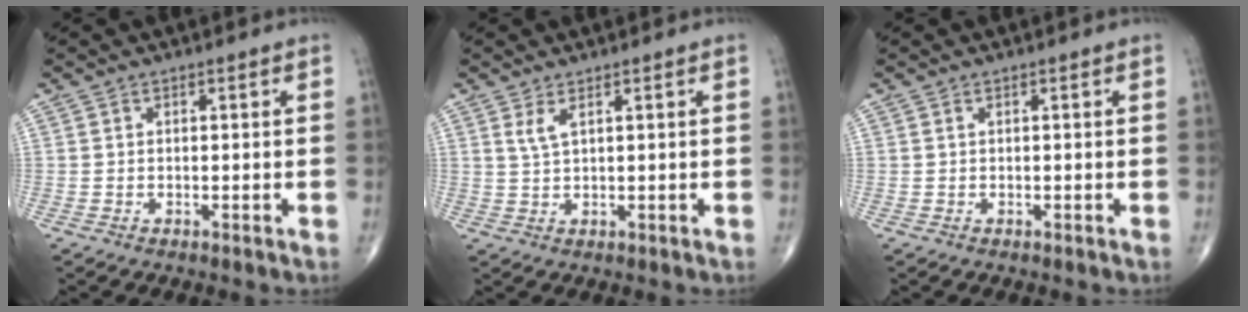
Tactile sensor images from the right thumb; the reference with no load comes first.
{"total": 2.4, "force": [1.3, 0.6, 2.0], "torque": [-0.047, -0.005, 0.033]}
{"total": 0.0}